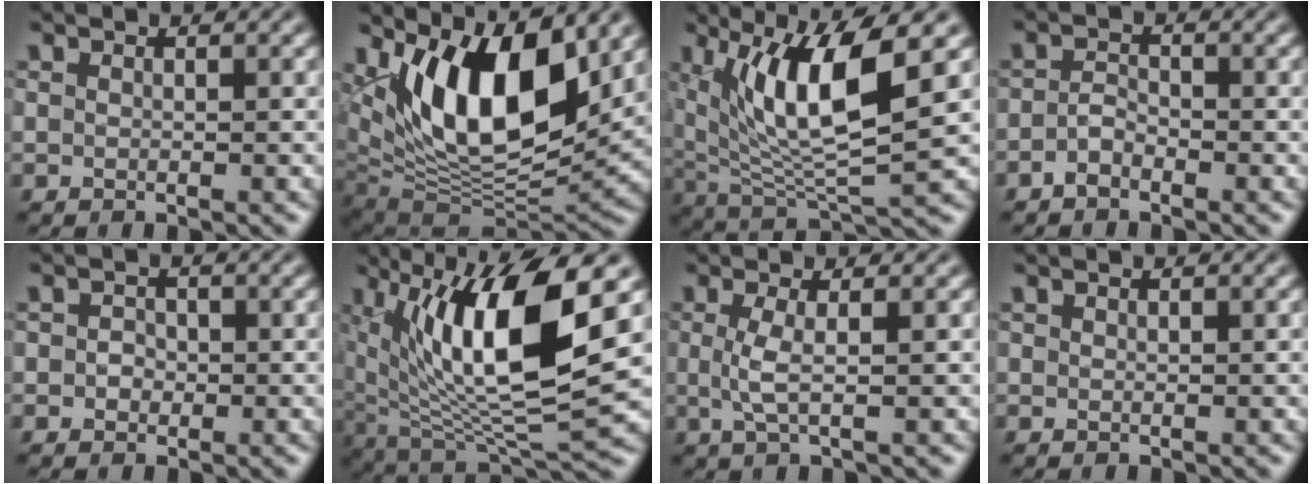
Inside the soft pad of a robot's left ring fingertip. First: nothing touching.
{"total": 12.5, "force": [5.1, 5.5, 10.0], "torque": [-0.161, -0.007, 0.092]}
{"total": 9.5, "force": [3.5, 2.5, 8.5], "torque": [-0.154, -0.009, 0.069]}
{"total": 1.5, "force": [-1.0, 0.7, 0.9], "torque": [-0.019, 0.004, -0.024]}
{"total": 1.2, "force": [-0.1, 1.1, 0.5], "torque": [-0.004, 0.000, -0.004]}
{"total": 13.1, "force": [4.2, 3.8, 11.8], "torque": [-0.206, -0.005, 0.081]}
{"total": 2.3, "force": [0.0, 0.4, 2.2], "torque": [-0.051, -0.001, -0.001]}
{"total": 0.0}